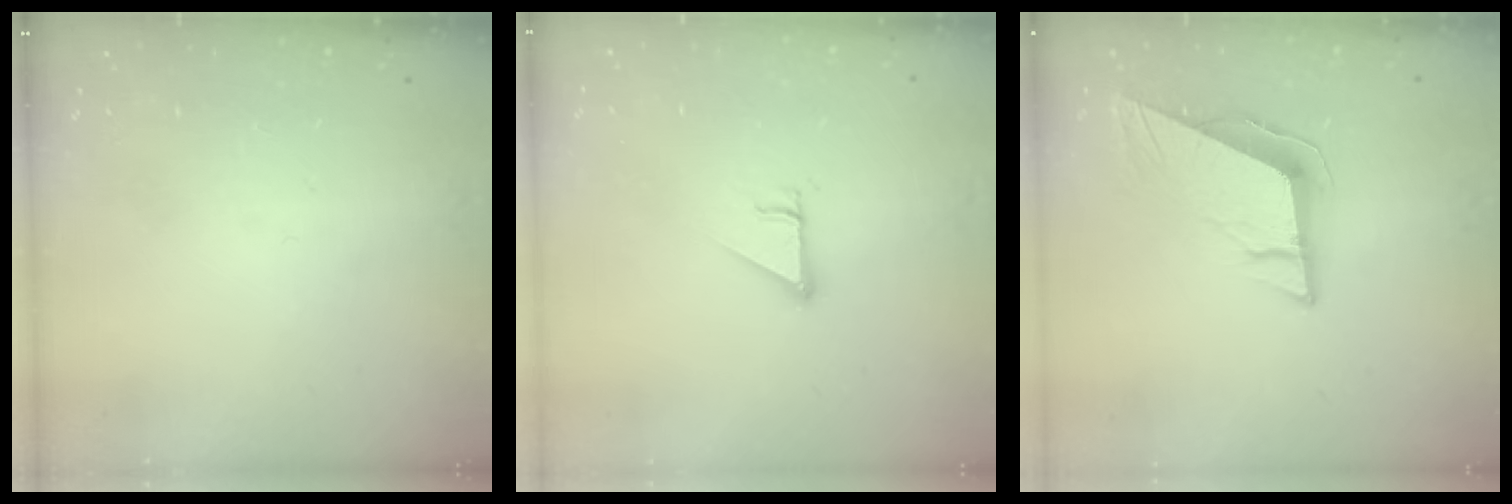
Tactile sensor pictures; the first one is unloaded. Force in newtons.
{"total": 2.5, "press": 2.5, "slide": 0.1}
{"total": 9.6, "press": 9.4, "slide": 1.8}